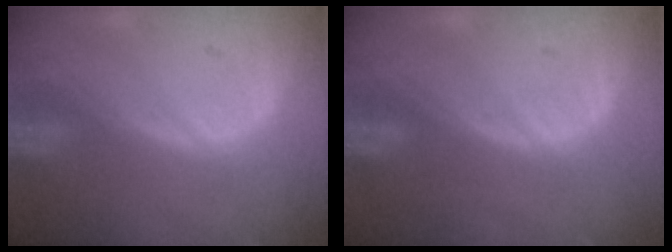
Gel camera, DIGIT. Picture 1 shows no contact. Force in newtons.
{"total": 0.0}